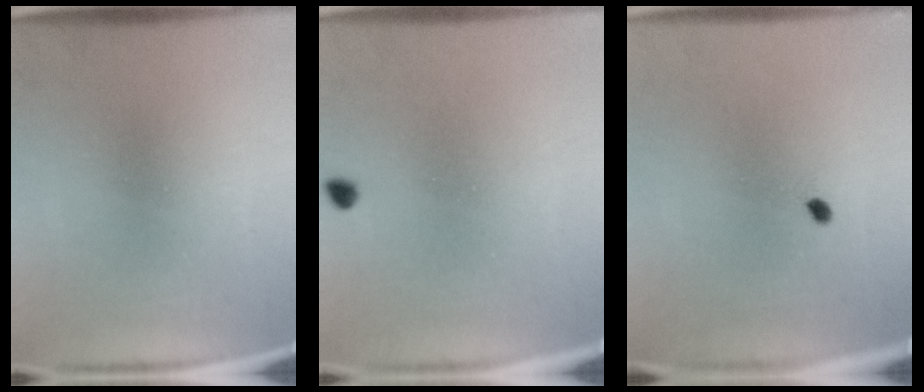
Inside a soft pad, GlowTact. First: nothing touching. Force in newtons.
{"total": 1.2}
{"total": 0.8}